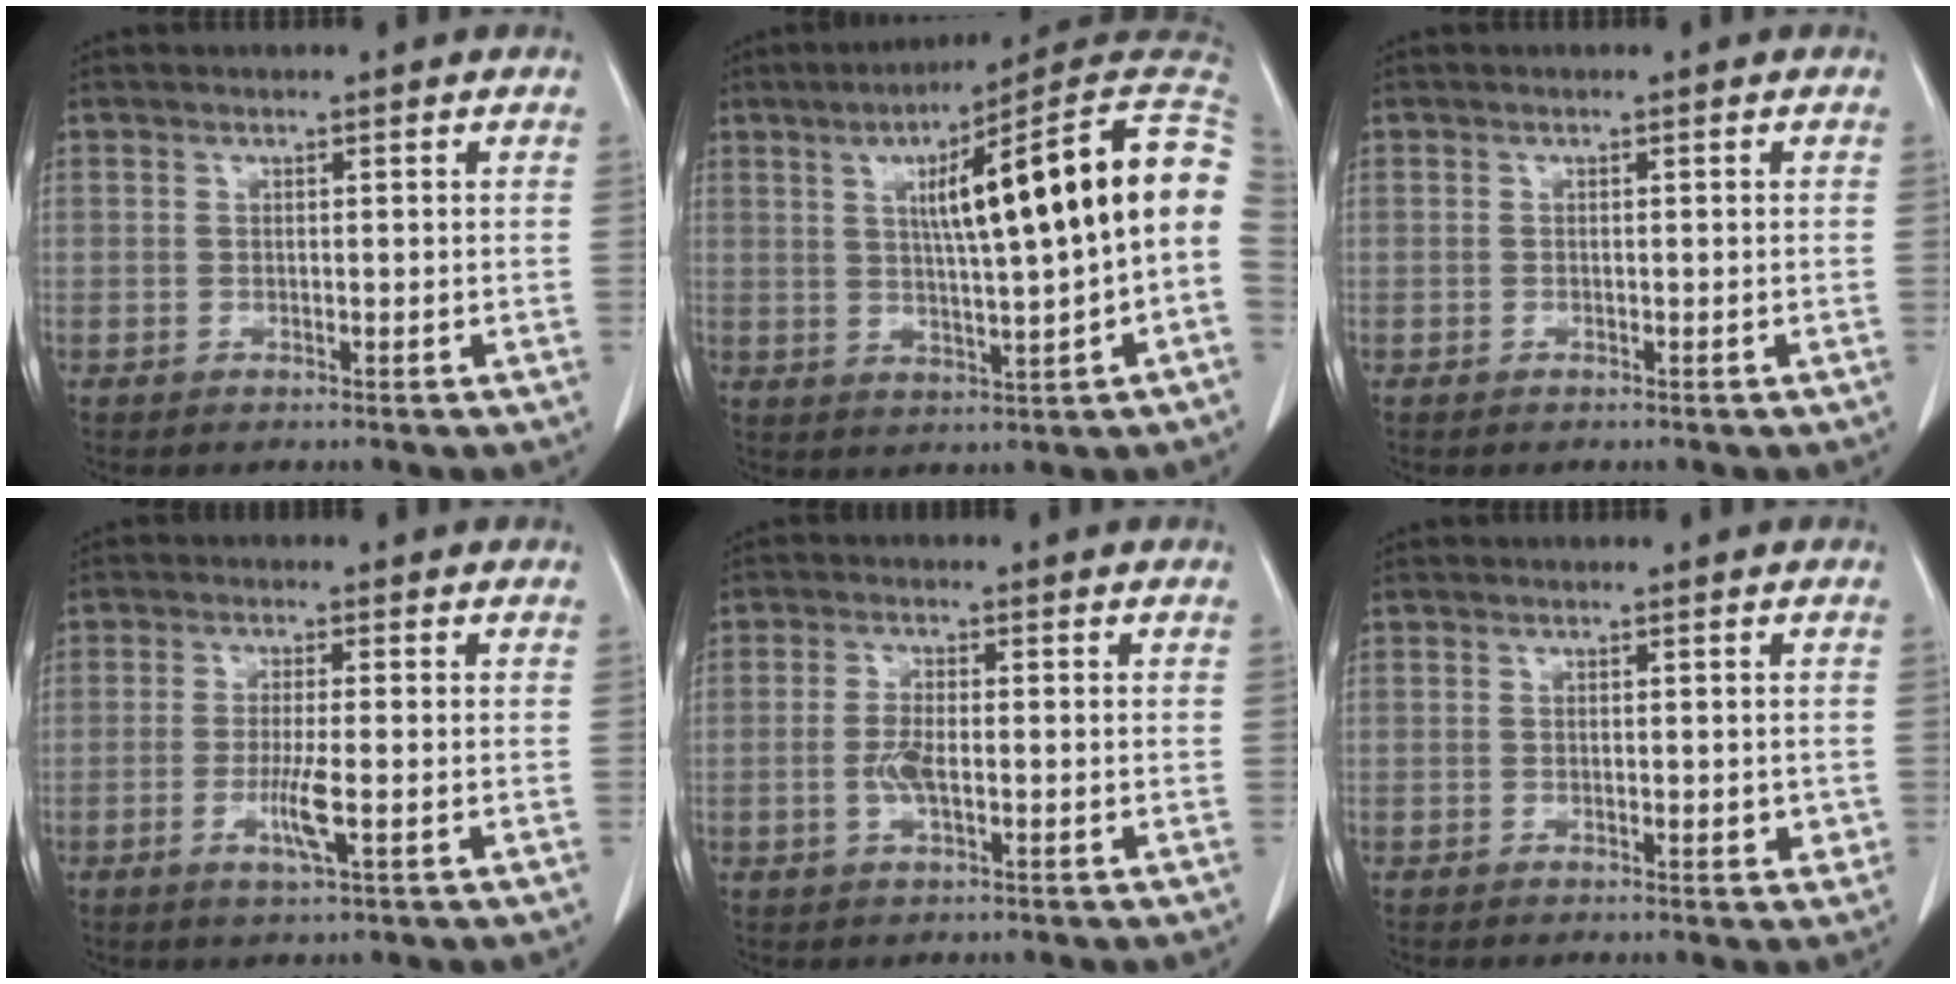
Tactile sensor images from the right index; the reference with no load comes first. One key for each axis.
{"total": 18.5, "fx": 2.8, "fy": 0.5, "fz": 18.3, "tx": -0.235, "ty": 0.036, "tz": 0.035}
{"total": 0.0}
{"total": 4.5, "fx": -1.3, "fy": 0.0, "fz": 4.3, "tx": -0.086, "ty": -0.010, "tz": -0.025}
{"total": 3.5, "fx": -0.7, "fy": 1.0, "fz": 3.2, "tx": -0.074, "ty": -0.002, "tz": -0.013}
{"total": 1.7, "fx": -0.2, "fy": 0.8, "fz": 1.5, "tx": -0.015, "ty": 0.000, "tz": 0.001}